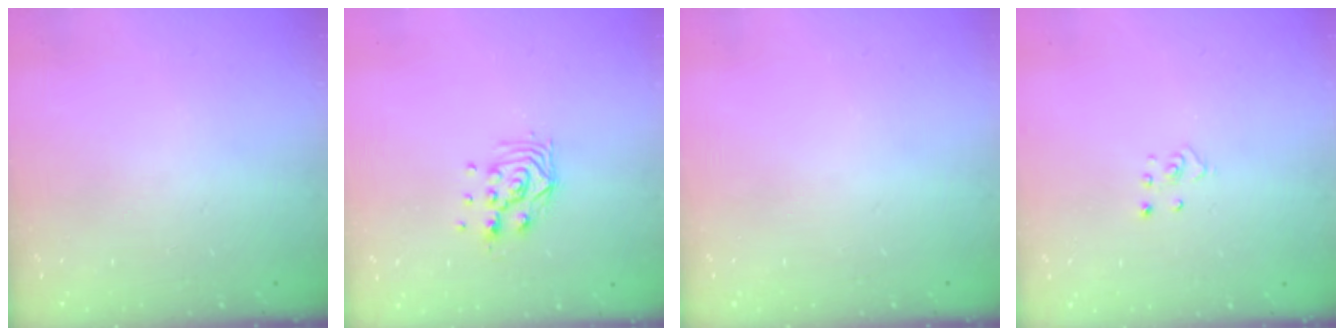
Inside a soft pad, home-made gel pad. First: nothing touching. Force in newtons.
{"total": 8.8, "press": 8.8, "slide": 0.7}
{"total": 0.0}
{"total": 2.3, "press": 2.3, "slide": 0.2}